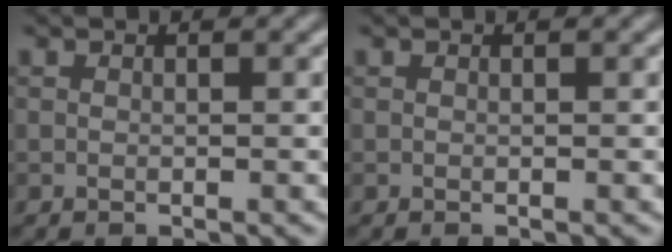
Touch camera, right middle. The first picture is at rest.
{"total": 0.0}